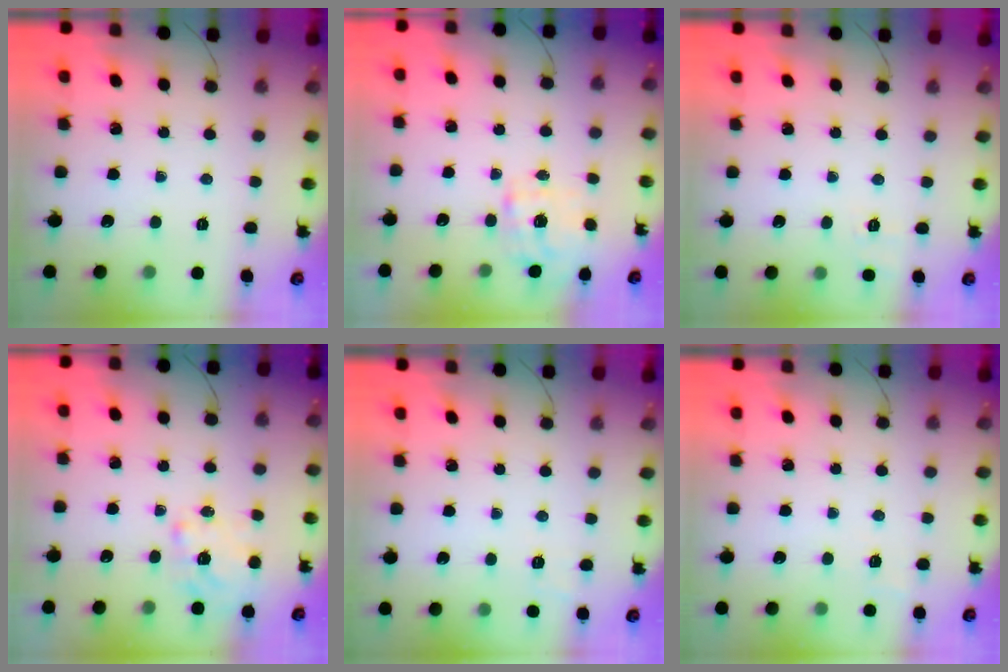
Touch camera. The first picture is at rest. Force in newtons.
{"total": 10.3, "press": 10.3, "slide": 0.3}
{"total": 7.7, "press": 7.5, "slide": 2.0}
{"total": 2.3, "press": 2.3, "slide": 0.4}
{"total": 1.6, "press": 0.2, "slide": 1.6}
{"total": 6.2, "press": 6.0, "slide": 1.6}